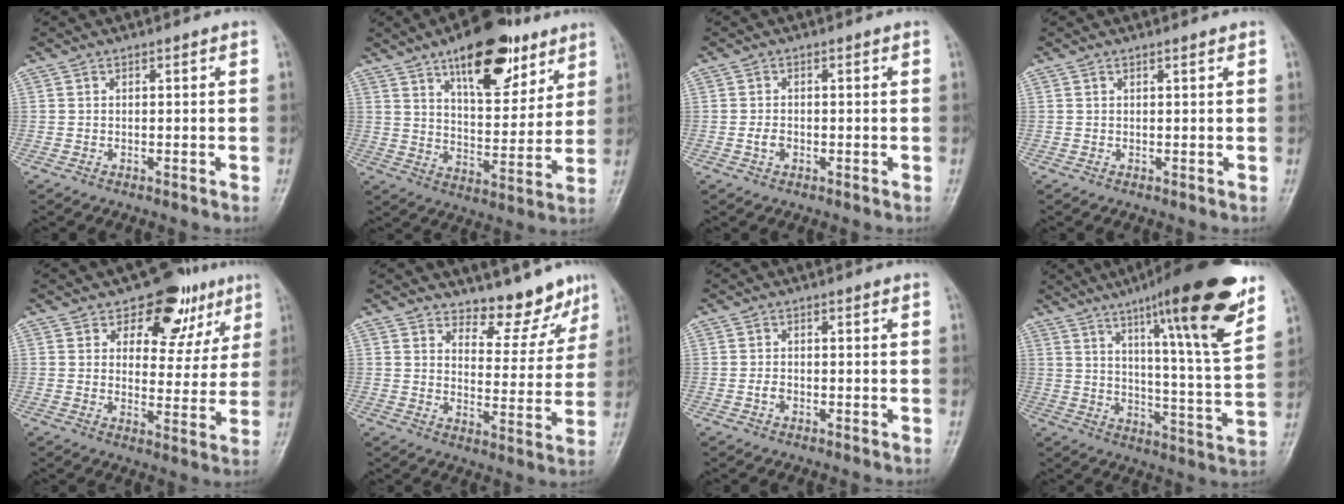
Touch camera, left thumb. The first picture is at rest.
{"total": 18.5, "force": [10.9, 8.1, 12.6], "torque": [-0.135, -0.048, 0.169]}
{"total": 1.9, "force": [-0.6, 1.3, 1.2], "torque": [-0.019, 0.005, -0.012]}
{"total": 0.7, "force": [0.5, 0.1, 0.4], "torque": [-0.008, -0.002, 0.008]}
{"total": 12.4, "force": [7.1, 7.9, 6.4], "torque": [-0.023, -0.027, 0.096]}
{"total": 9.0, "force": [7.9, 3.5, 2.4], "torque": [0.006, -0.071, 0.112]}
{"total": 1.5, "force": [-0.5, 1.1, 0.9], "torque": [-0.013, 0.004, -0.011]}
{"total": 22.7, "force": [13.5, 2.6, 18.1], "torque": [-0.242, -0.055, 0.200]}